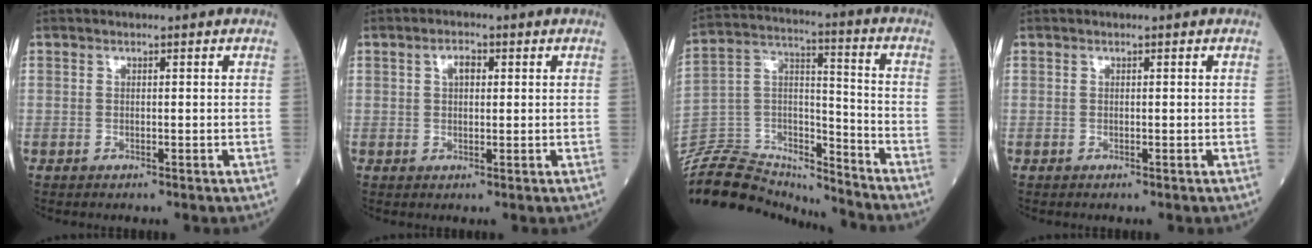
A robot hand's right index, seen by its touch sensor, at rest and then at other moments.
{"total": 2.5, "force": [0.8, 1.3, 1.9], "torque": [-0.034, 0.006, 0.012]}
{"total": 20.2, "force": [-19.3, 4.2, 4.2], "torque": [-0.088, 0.039, -0.324]}
{"total": 0.0}